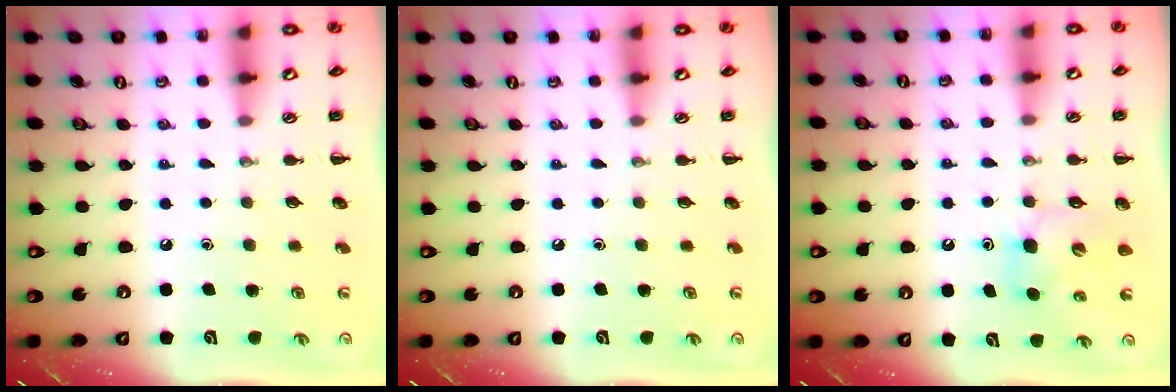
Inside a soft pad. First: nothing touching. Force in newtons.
{"total": 0.0}
{"total": 5.6, "press": 5.6, "slide": 0.7}